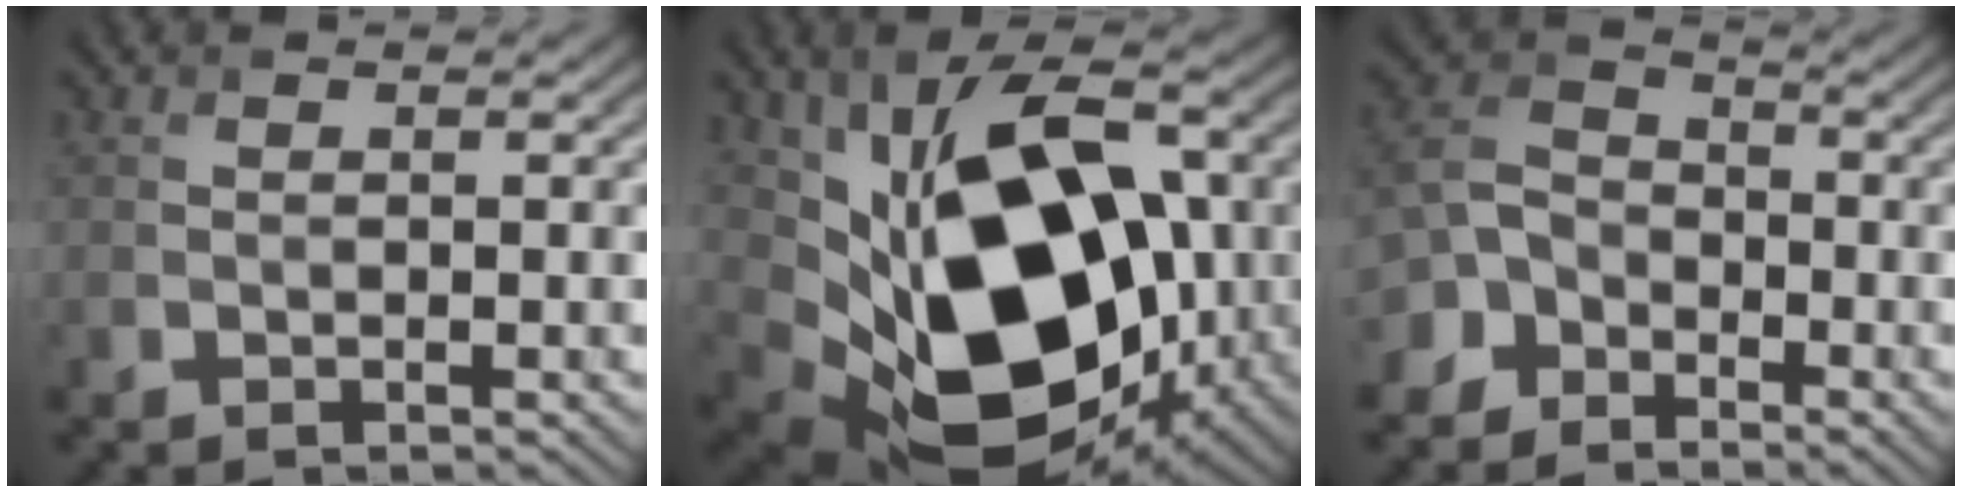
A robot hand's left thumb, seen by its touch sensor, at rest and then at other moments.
{"total": 17.5, "force": [-0.5, 11.6, 13.1], "torque": [-0.239, -0.042, 0.006]}
{"total": 5.8, "force": [-3.8, 4.0, 1.8], "torque": [-0.052, 0.002, -0.095]}